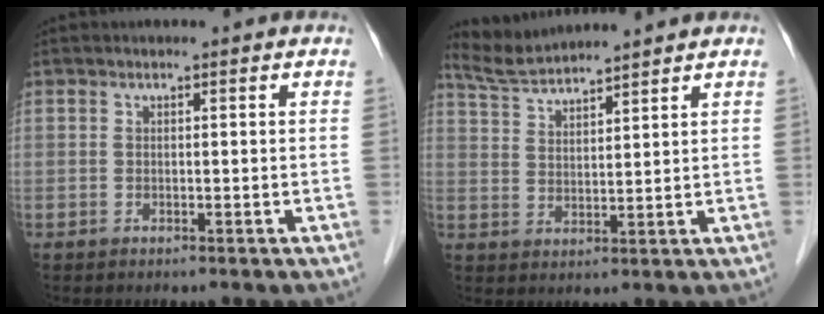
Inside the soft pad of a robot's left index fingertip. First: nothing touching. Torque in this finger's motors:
{"motor_torque": [0.39, -0.49, 0.04, -0.01]}